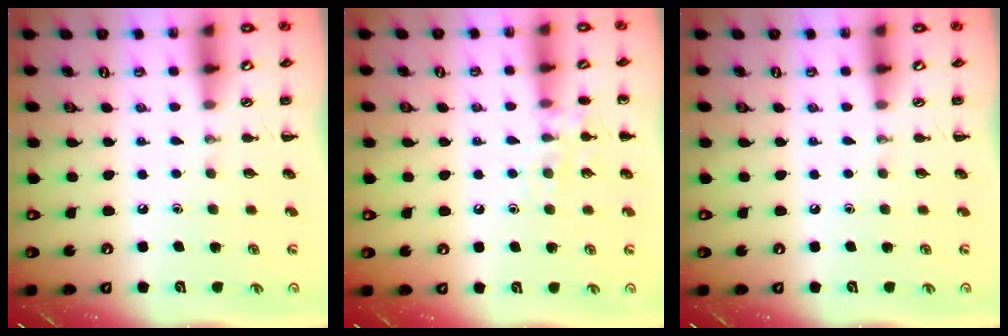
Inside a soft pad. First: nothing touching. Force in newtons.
{"total": 8.0, "press": 7.9, "slide": 1.2}
{"total": 0.0}